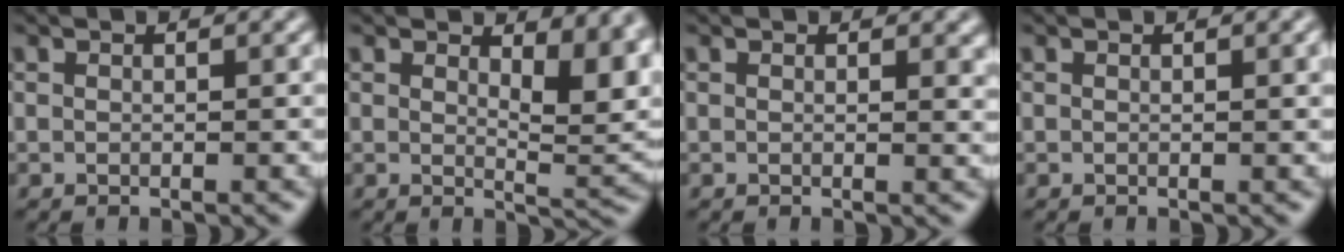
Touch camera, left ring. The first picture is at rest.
{"total": 5.4, "force": [2.2, 2.3, 4.4], "torque": [-0.052, -0.010, 0.035]}
{"total": 1.1, "force": [0.5, 0.5, 0.9], "torque": [-0.007, -0.003, 0.008]}
{"total": 1.0, "force": [0.4, 0.2, 0.9], "torque": [-0.012, 0.002, 0.005]}